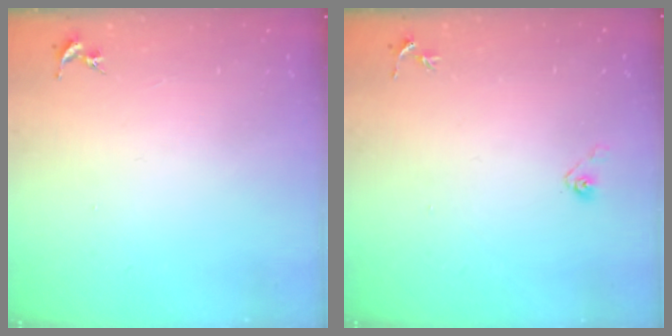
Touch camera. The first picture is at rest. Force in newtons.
{"total": 3.5, "press": 3.2, "slide": 1.5}